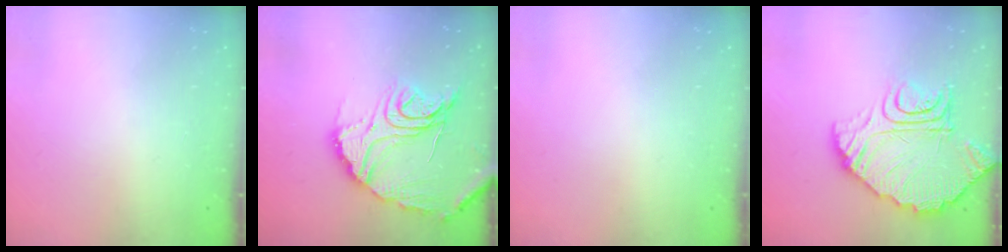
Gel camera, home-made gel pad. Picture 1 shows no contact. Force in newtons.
{"total": 18.0, "press": 18.0, "slide": 1.3}
{"total": 0.0}
{"total": 18.7, "press": 18.5, "slide": 2.1}